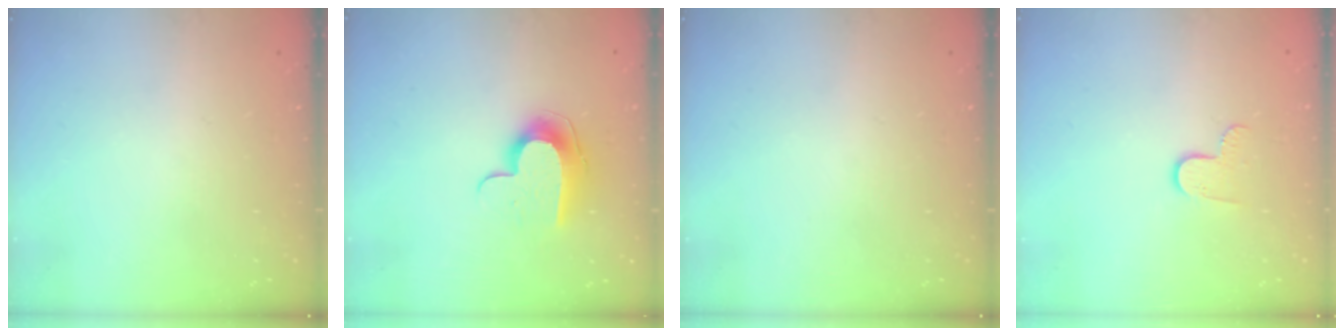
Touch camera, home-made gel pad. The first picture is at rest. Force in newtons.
{"total": 9.8, "press": 9.8, "slide": 0.1}
{"total": 0.0}
{"total": 5.2, "press": 5.2, "slide": 0.5}